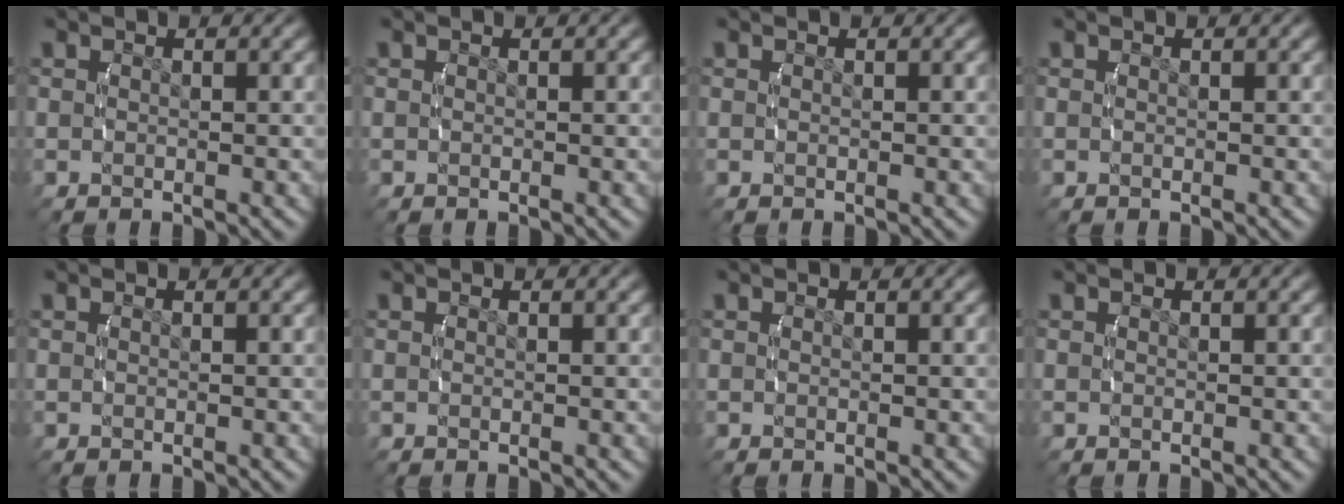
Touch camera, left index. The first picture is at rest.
{"total": 0.0}
{"total": 0.0}
{"total": 0.0}
{"total": 0.0}
{"total": 0.0}
{"total": 0.0}
{"total": 0.0}